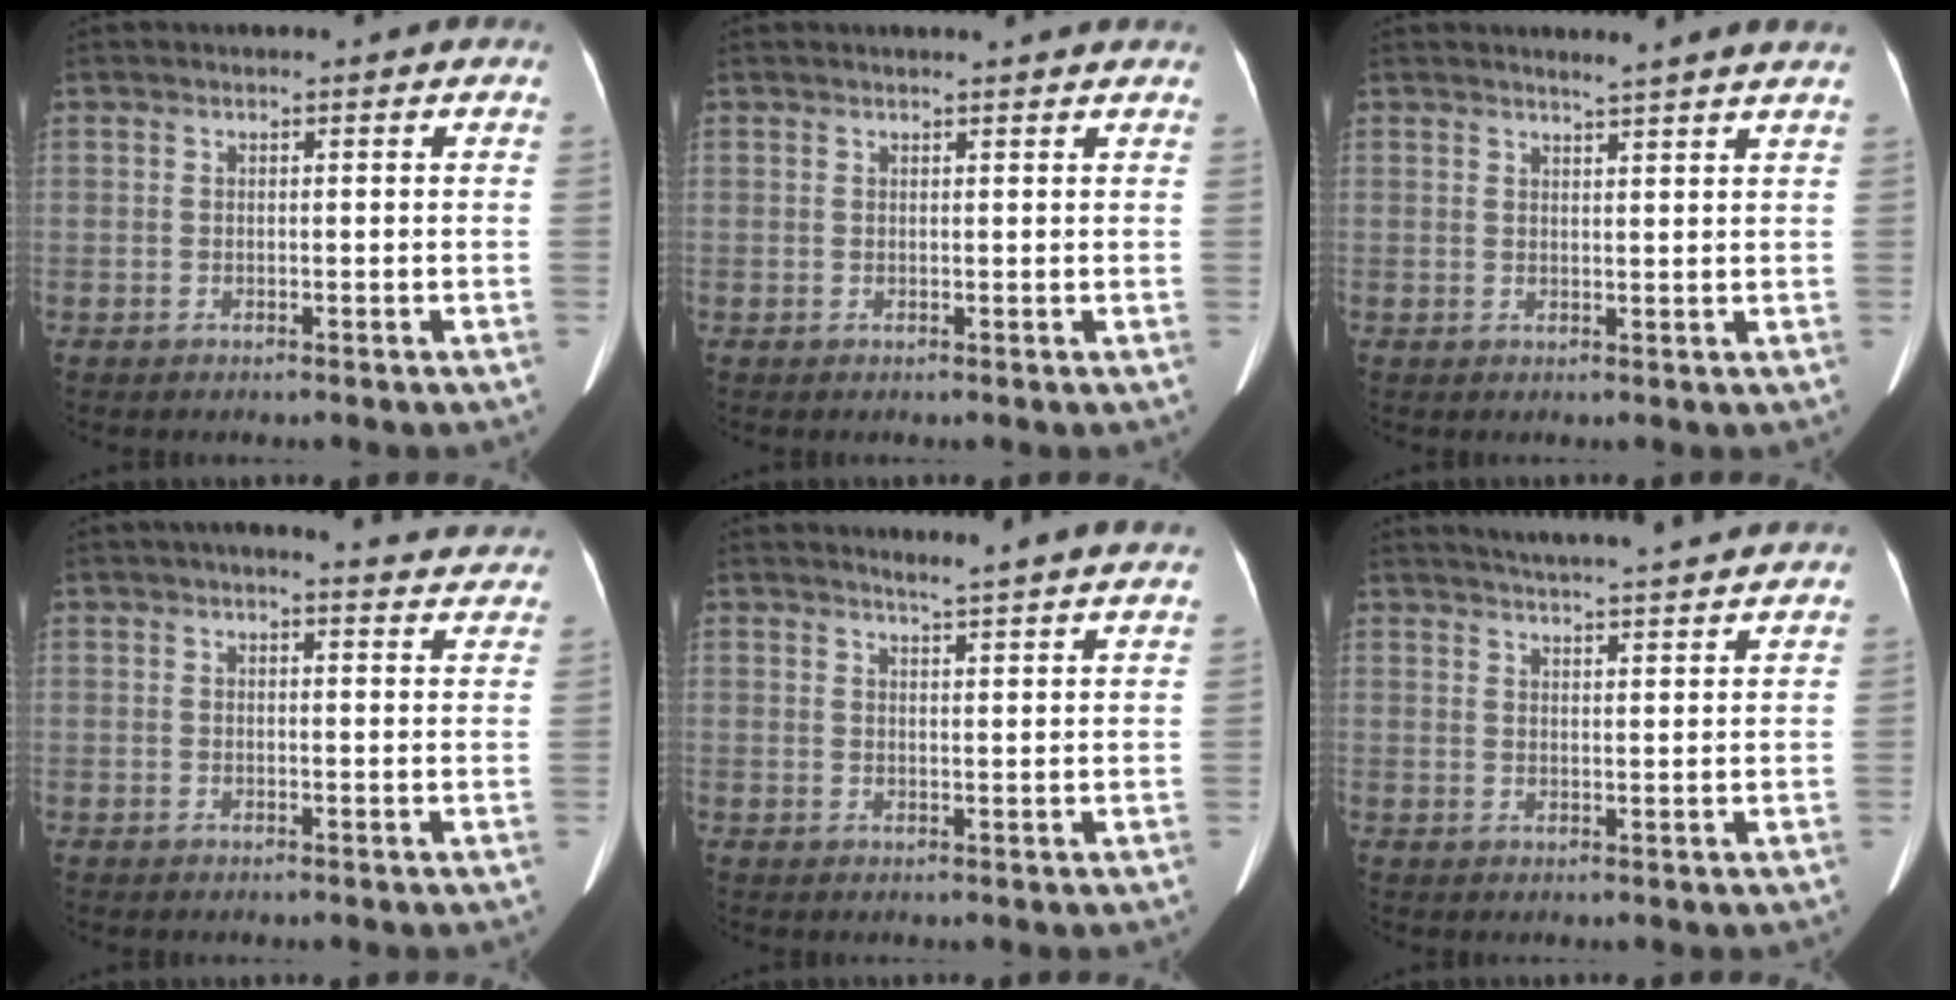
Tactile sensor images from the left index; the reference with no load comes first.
{"total": 3.2, "force": [3.1, 0.0, 0.9], "torque": [-0.014, 0.011, 0.031]}
{"total": 4.8, "force": [4.4, -0.8, 1.8], "torque": [-0.027, 0.001, 0.043]}
{"total": 9.4, "force": [8.7, 1.8, 3.3], "torque": [-0.021, 0.003, 0.074]}
{"total": 8.6, "force": [8.0, -0.7, 3.0], "torque": [-0.044, -0.005, 0.085]}
{"total": 14.0, "force": [13.0, 0.1, 5.2], "torque": [-0.085, 0.012, 0.169]}